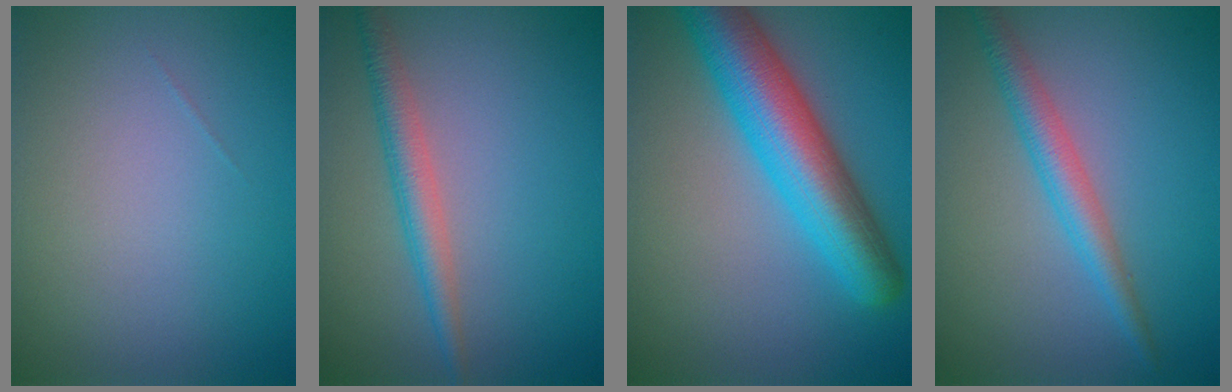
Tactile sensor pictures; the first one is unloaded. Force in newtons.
{"total": 2.8, "press": 2.8, "slide": 0.1}
{"total": 8.5, "press": 8.5, "slide": 0.3}
{"total": 3.0, "press": 3.0, "slide": 0.2}